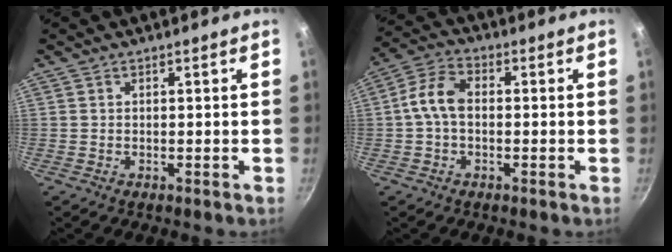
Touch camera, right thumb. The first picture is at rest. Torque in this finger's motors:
{"motor_torque": [2.50, 2.51, 1.57, -1.20, 0.31]}